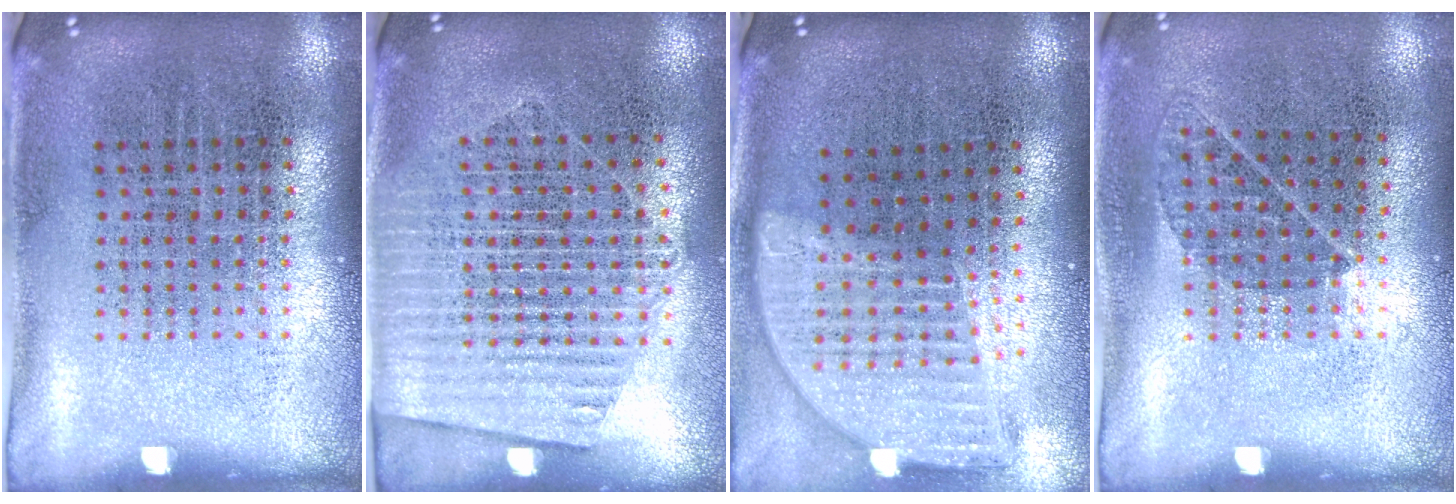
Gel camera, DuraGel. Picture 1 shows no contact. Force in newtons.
{"total": 1.7, "press": 1.5, "slide": 0.8}
{"total": 2.0, "press": 1.6, "slide": 1.2}
{"total": 0.8, "press": 0.6, "slide": 0.4}